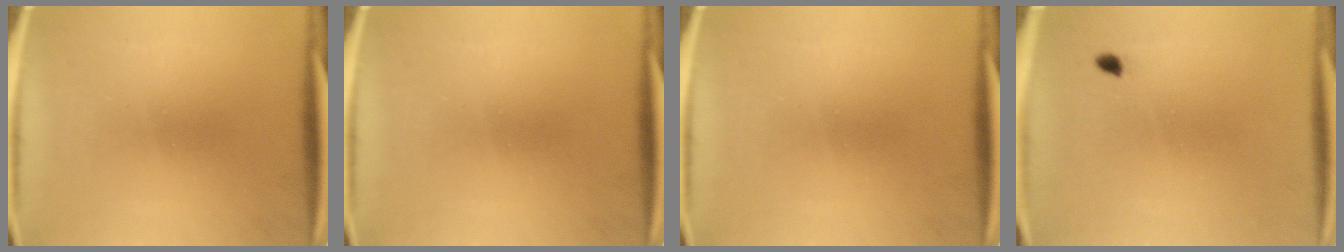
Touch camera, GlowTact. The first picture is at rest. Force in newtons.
{"total": 0.0}
{"total": 0.0}
{"total": 0.9}